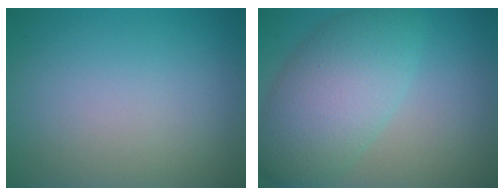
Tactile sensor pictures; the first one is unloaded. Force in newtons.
{"total": 7.2, "press": 7.2, "slide": 0.2}